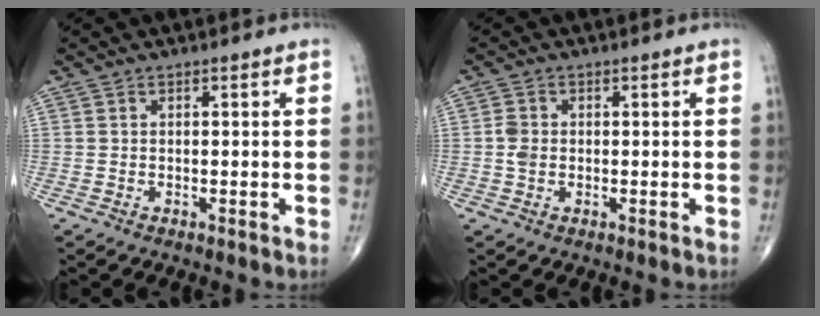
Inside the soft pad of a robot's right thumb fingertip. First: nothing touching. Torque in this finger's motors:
{"motor_torque": [0.06, 0.28, 0.56, 0.07, -0.01]}